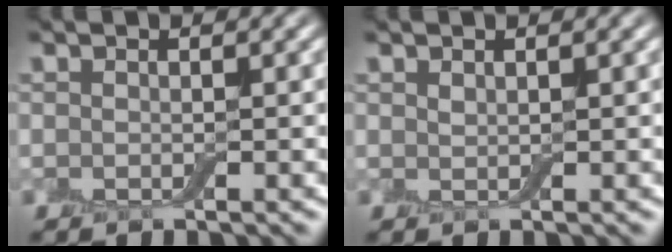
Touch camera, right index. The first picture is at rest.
{"total": 0.5, "force": [0.5, 0.2, 0.2], "torque": [-0.007, -0.001, 0.011]}